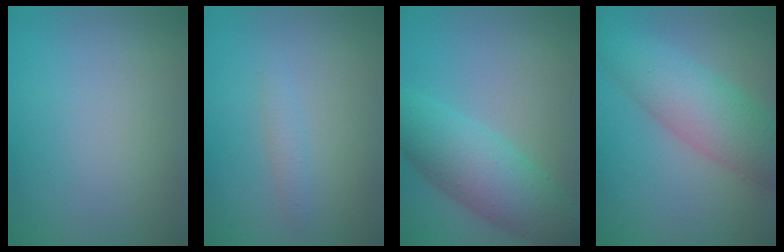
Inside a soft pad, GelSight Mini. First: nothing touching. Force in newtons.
{"total": 1.1, "press": 1.1, "slide": 0.1}
{"total": 7.3, "press": 7.3, "slide": 0.1}
{"total": 7.1, "press": 7.1, "slide": 0.4}